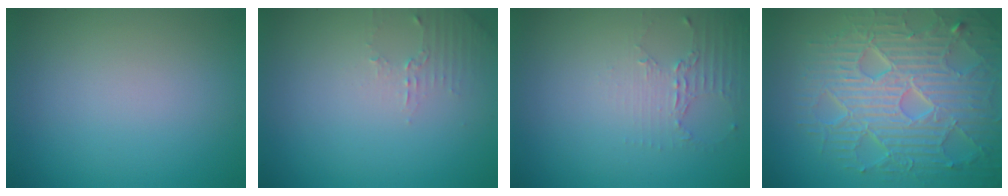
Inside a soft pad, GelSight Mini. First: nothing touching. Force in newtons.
{"total": 1.4, "press": 1.4, "slide": 0.4}
{"total": 2.0, "press": 1.5, "slide": 1.4}
{"total": 8.9, "press": 6.4, "slide": 6.2}